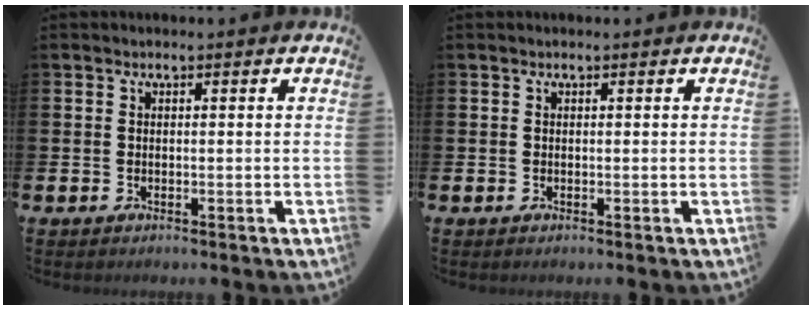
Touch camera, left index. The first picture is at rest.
{"total": 0.0}